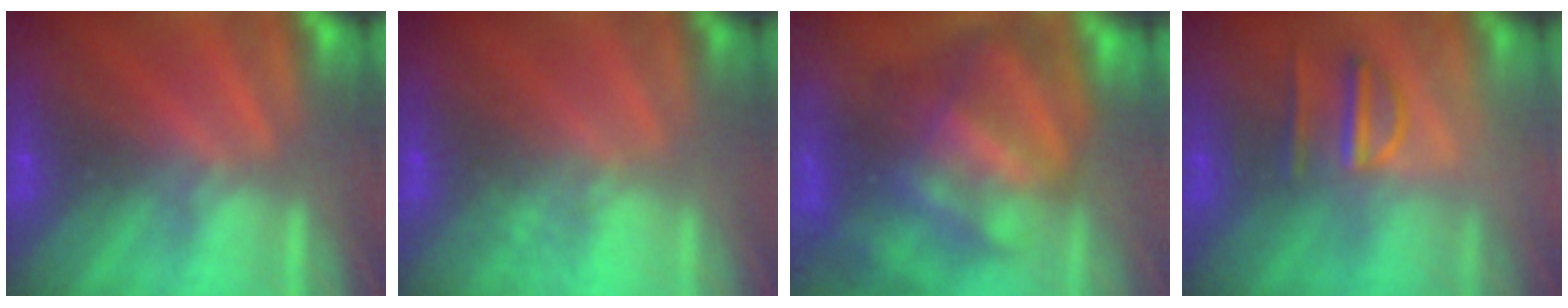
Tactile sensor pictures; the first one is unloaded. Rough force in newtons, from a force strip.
{"total": 2.6}
{"total": 10.8}
{"total": 3.3}